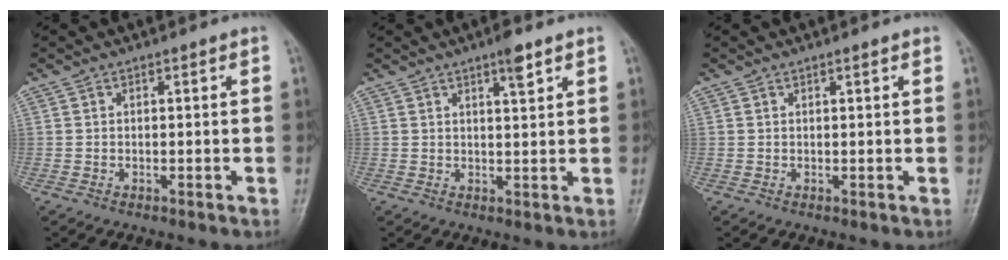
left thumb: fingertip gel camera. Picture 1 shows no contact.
{"total": 3.5, "force": [2.3, 0.7, 2.6], "torque": [-0.038, -0.012, 0.035]}
{"total": 0.9, "force": [0.6, 0.1, 0.6], "torque": [-0.008, 0.000, 0.008]}